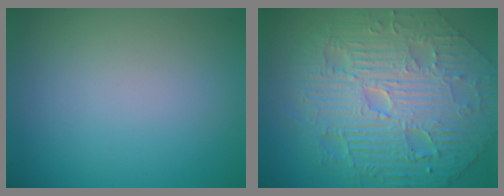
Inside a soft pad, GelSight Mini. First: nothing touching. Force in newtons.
{"total": 11.8, "press": 7.7, "slide": 9.0}